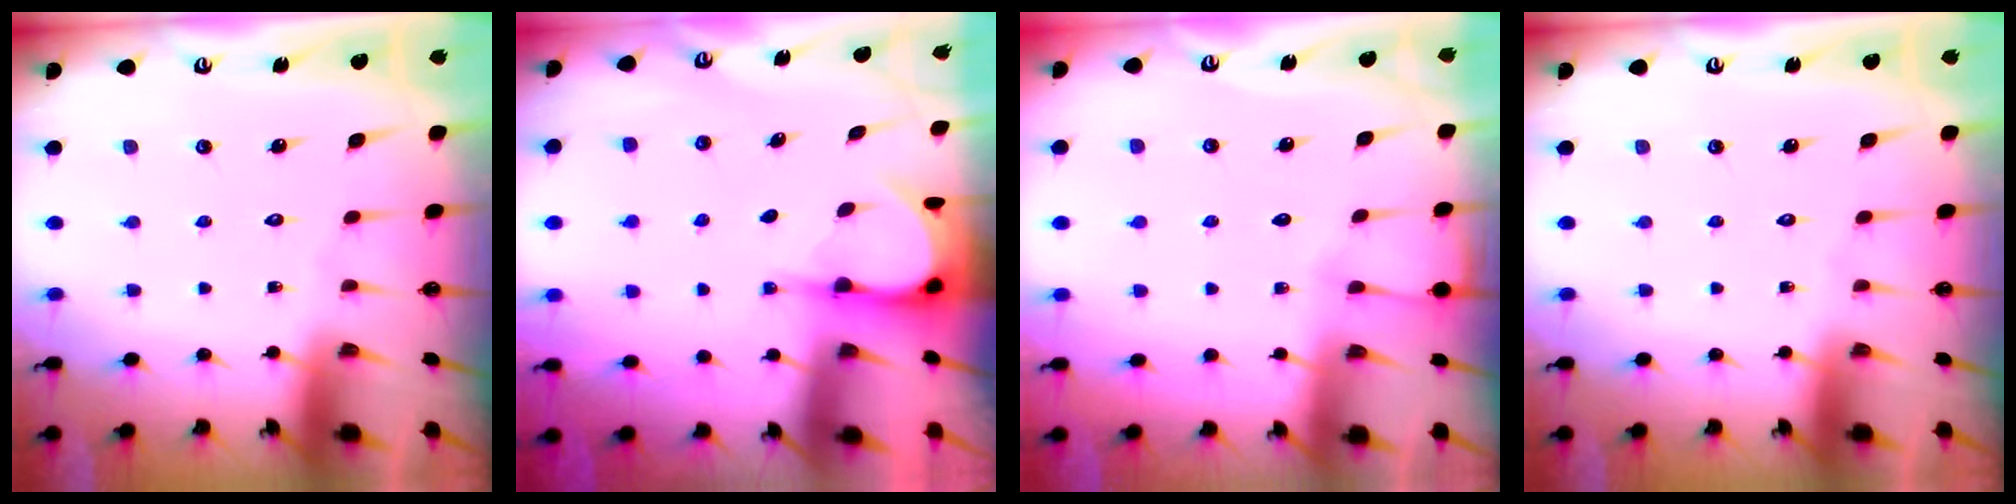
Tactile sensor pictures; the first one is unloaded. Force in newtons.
{"total": 3.8, "press": 3.8, "slide": 0.3}
{"total": 2.7, "press": 2.7, "slide": 0.5}
{"total": 0.0}